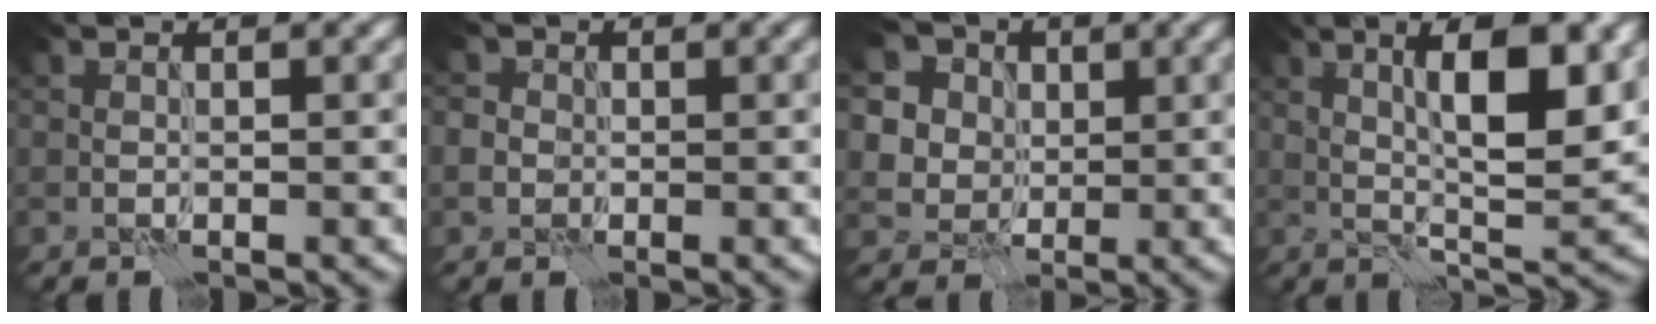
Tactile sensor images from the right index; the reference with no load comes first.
{"total": 1.8, "force": [0.0, 1.7, 0.6], "torque": [-0.006, 0.008, -0.004]}
{"total": 9.5, "force": [4.5, 7.4, 3.9], "torque": [-0.086, 0.015, 0.060]}
{"total": 8.7, "force": [2.5, 2.1, 8.0], "torque": [-0.127, 0.002, 0.042]}